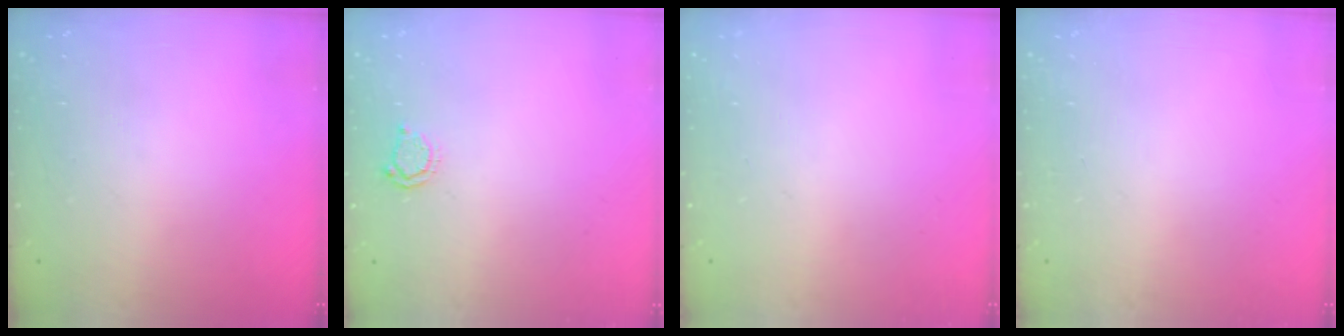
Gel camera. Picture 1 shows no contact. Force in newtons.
{"total": 3.8, "press": 3.8, "slide": 0.5}
{"total": 0.0}
{"total": 0.0}